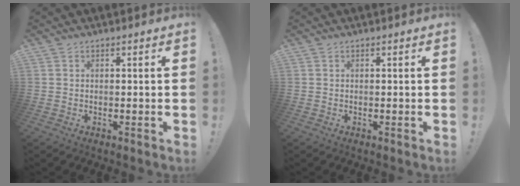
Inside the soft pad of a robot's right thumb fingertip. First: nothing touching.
{"total": 0.0}